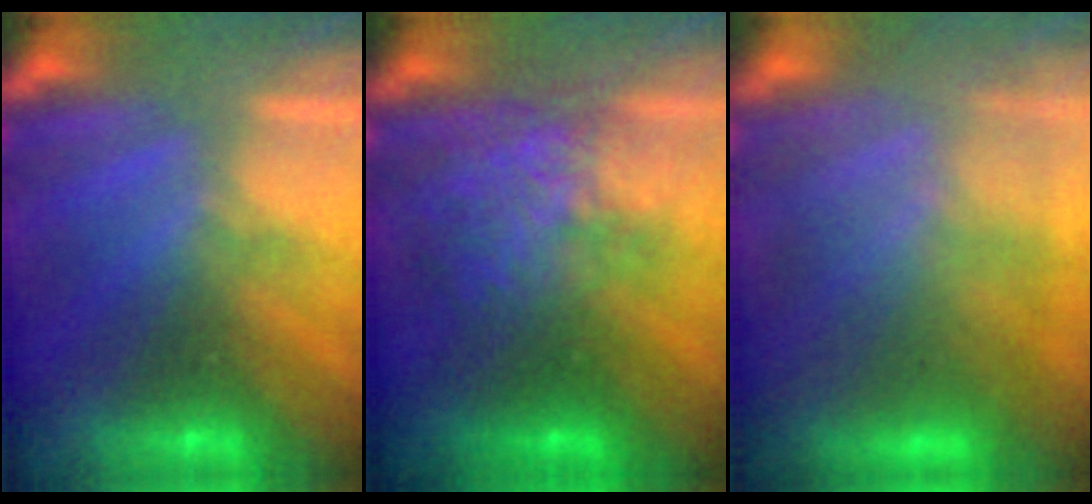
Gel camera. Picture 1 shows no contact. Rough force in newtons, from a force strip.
{"total": 7.5}
{"total": 14.6}